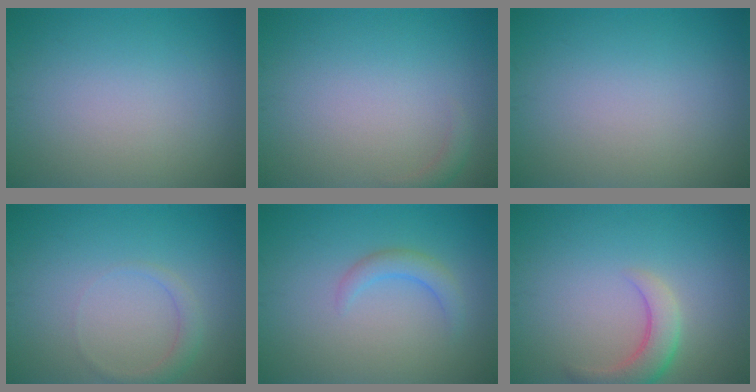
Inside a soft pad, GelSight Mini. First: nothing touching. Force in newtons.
{"total": 1.0, "press": 1.0, "slide": 0.2}
{"total": 0.0}
{"total": 1.5, "press": 1.5, "slide": 0.1}
{"total": 1.9, "press": 1.9, "slide": 0.3}
{"total": 3.4, "press": 3.4, "slide": 0.3}